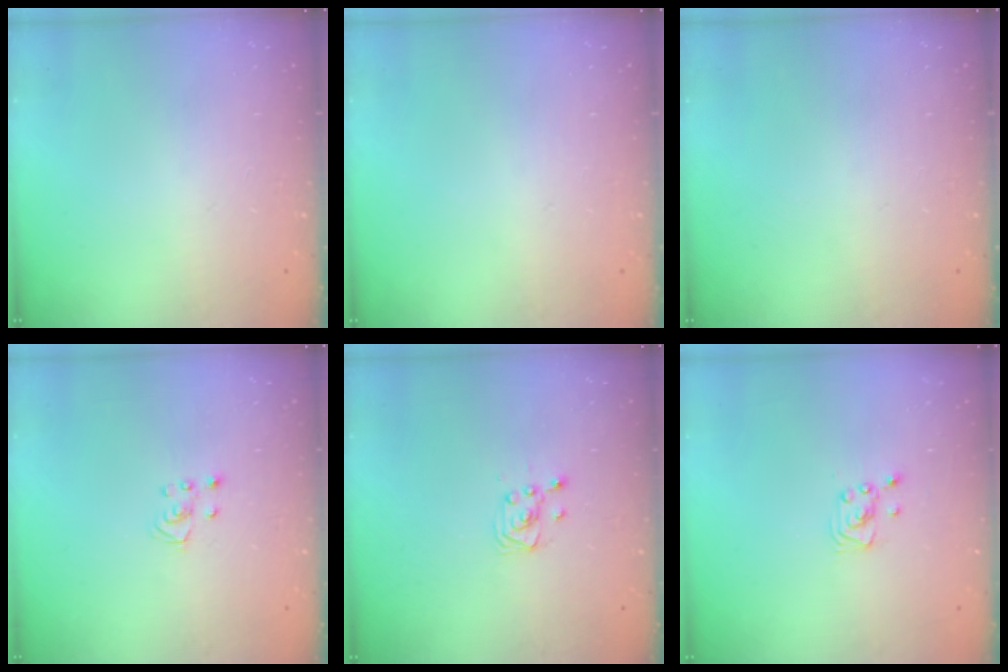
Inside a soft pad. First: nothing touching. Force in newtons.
{"total": 0.0}
{"total": 0.0}
{"total": 2.5, "press": 2.5, "slide": 0.2}
{"total": 2.9, "press": 2.9, "slide": 0.4}
{"total": 2.2, "press": 2.2, "slide": 0.2}